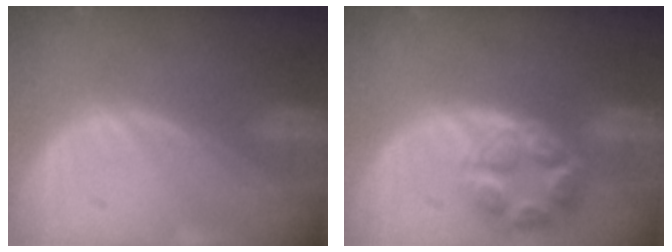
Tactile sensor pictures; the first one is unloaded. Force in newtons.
{"total": 7.6, "press": 6.7, "slide": 3.6}